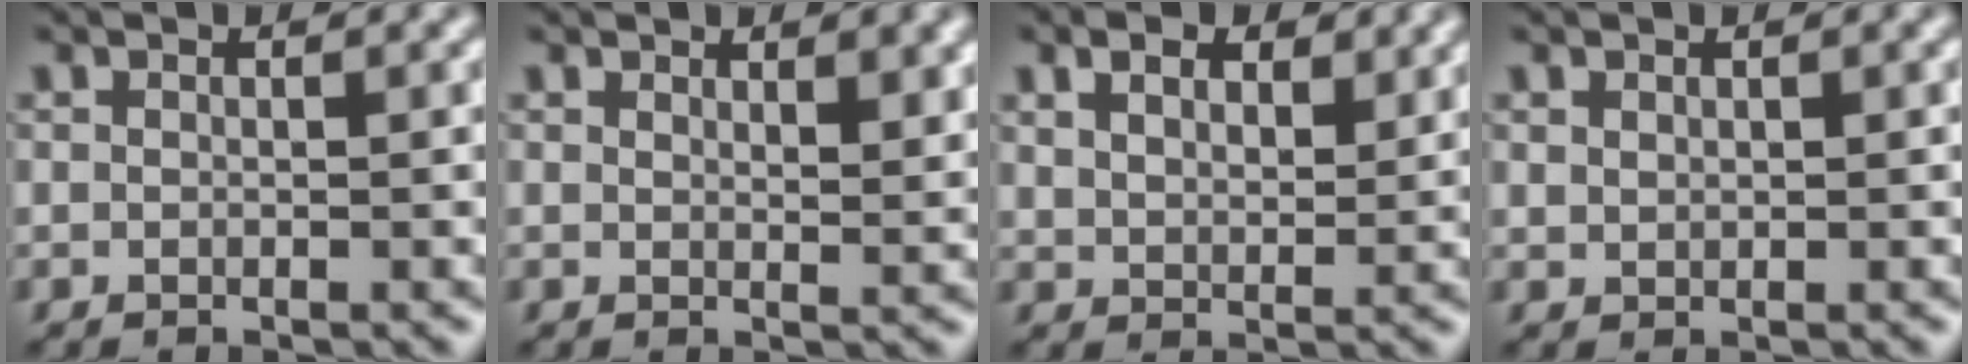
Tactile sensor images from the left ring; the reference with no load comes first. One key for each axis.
{"total": 2.2, "fx": 1.7, "fy": 0.6, "fz": 1.2, "tx": -0.014, "ty": -0.005, "tz": 0.030}
{"total": 3.8, "fx": 2.3, "fy": 2.2, "fz": 2.1, "tx": -0.039, "ty": -0.001, "tz": 0.041}
{"total": 0.7, "fx": 0.5, "fy": 0.5, "fz": 0.2, "tx": -0.004, "ty": -0.002, "tz": 0.014}